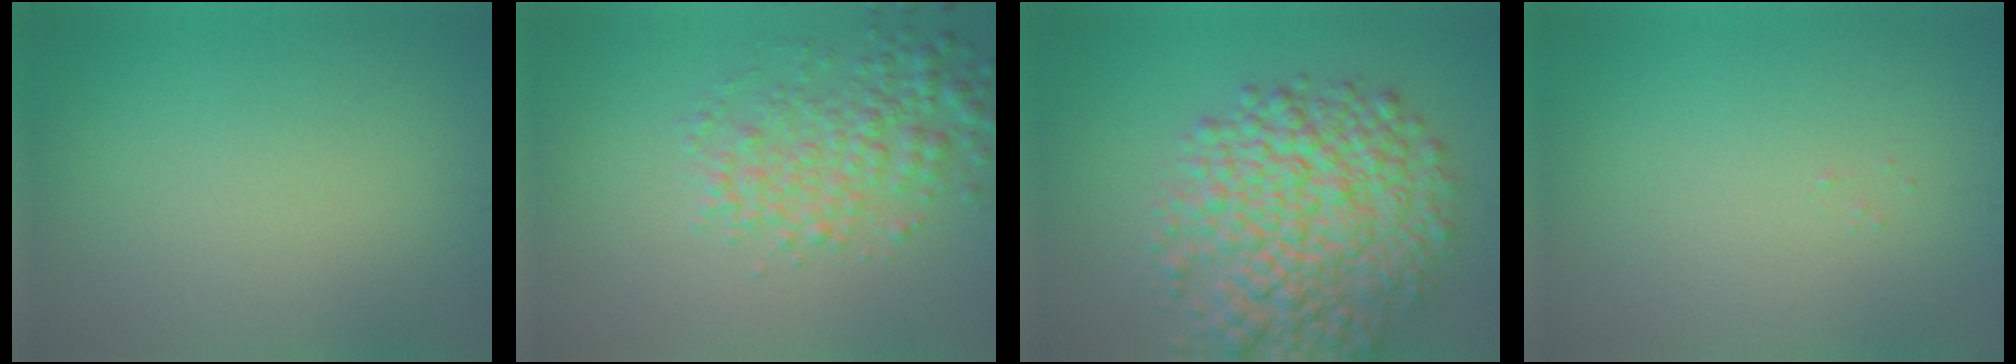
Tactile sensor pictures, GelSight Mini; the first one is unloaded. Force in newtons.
{"total": 4.1, "press": 4.1, "slide": 0.1}
{"total": 9.1, "press": 9.1, "slide": 0.3}
{"total": 0.0}